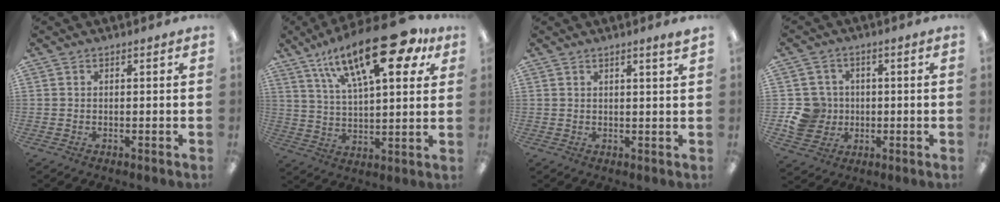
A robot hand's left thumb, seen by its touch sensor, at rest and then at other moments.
{"total": 23.1, "force": [13.3, 9.0, 16.5], "torque": [-0.253, -0.060, 0.216]}
{"total": 1.9, "force": [1.5, -0.2, 1.1], "torque": [-0.022, -0.003, 0.027]}
{"total": 9.1, "force": [-0.8, 8.8, 2.4], "torque": [-0.055, 0.013, -0.007]}